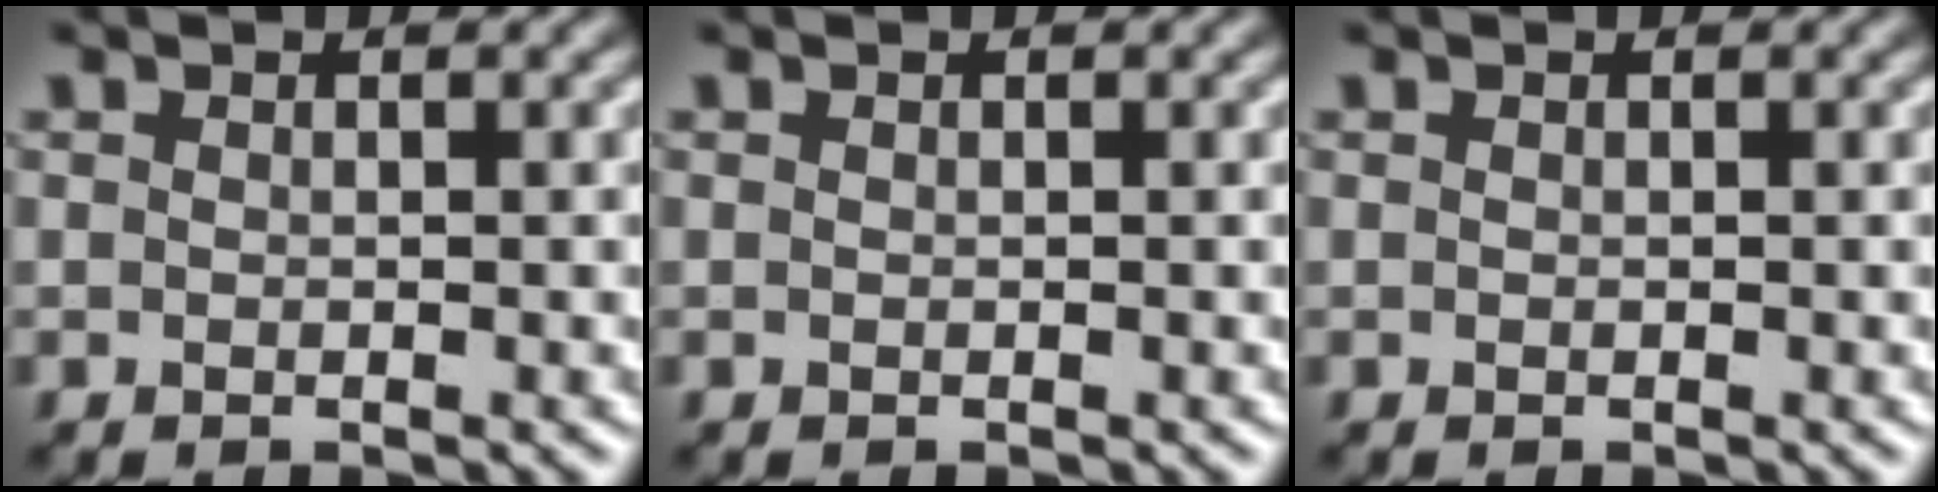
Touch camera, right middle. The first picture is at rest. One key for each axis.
{"total": 0.0}
{"total": 0.0}